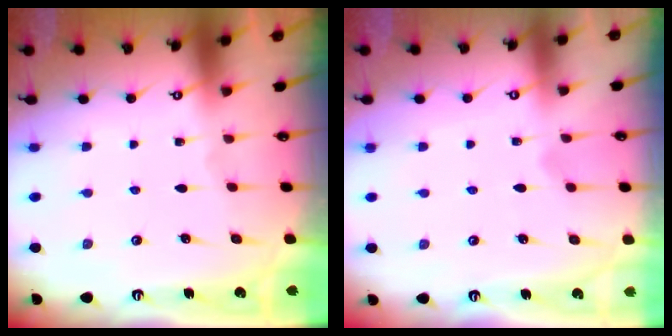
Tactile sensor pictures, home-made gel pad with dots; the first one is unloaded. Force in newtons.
{"total": 6.0, "press": 6.0, "slide": 0.3}